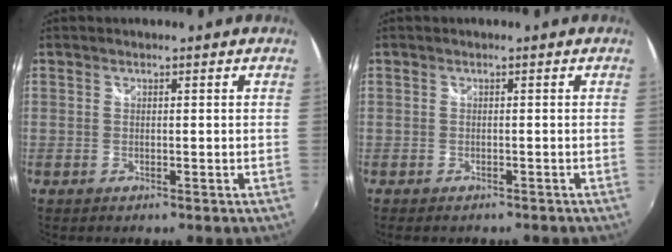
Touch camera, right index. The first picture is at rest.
{"total": 2.2, "force": [-1.6, 1.4, 0.7], "torque": [-0.015, -0.006, -0.023]}